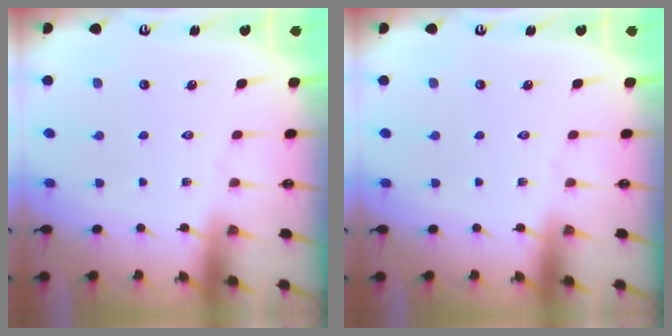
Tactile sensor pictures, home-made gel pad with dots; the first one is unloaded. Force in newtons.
{"total": 0.0}